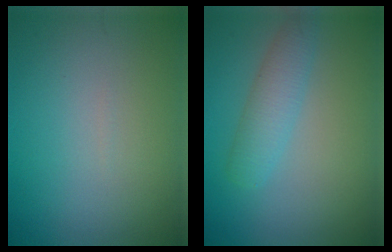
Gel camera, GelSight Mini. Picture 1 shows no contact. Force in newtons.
{"total": 3.0, "press": 3.0, "slide": 0.1}